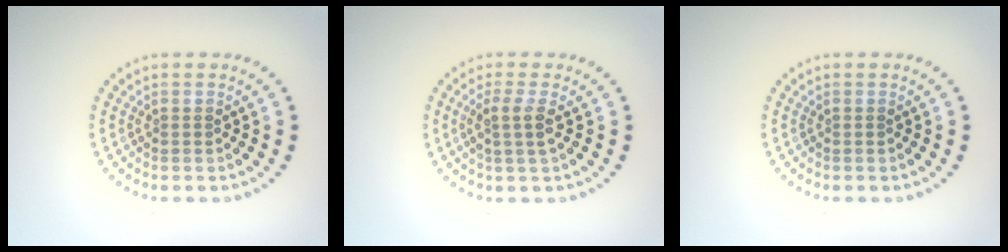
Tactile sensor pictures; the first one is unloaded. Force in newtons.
{"total": 2.1, "press": 1.8, "slide": 1.1}
{"total": 0.0}